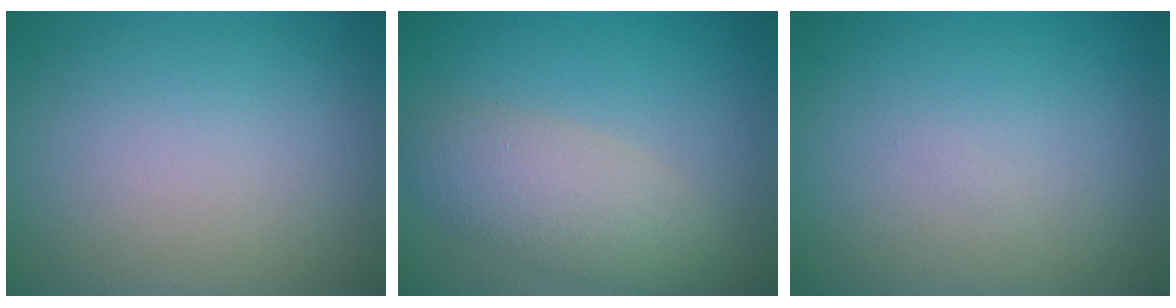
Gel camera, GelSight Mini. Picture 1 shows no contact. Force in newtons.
{"total": 4.3, "press": 4.3, "slide": 0.4}
{"total": 0.0}